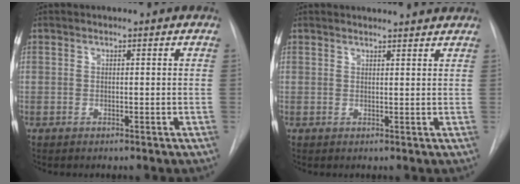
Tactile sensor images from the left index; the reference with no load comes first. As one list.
[{"total": 5.4, "force": [5.2, 0.6, 1.1], "torque": [-0.013, 0.005, 0.044]}]